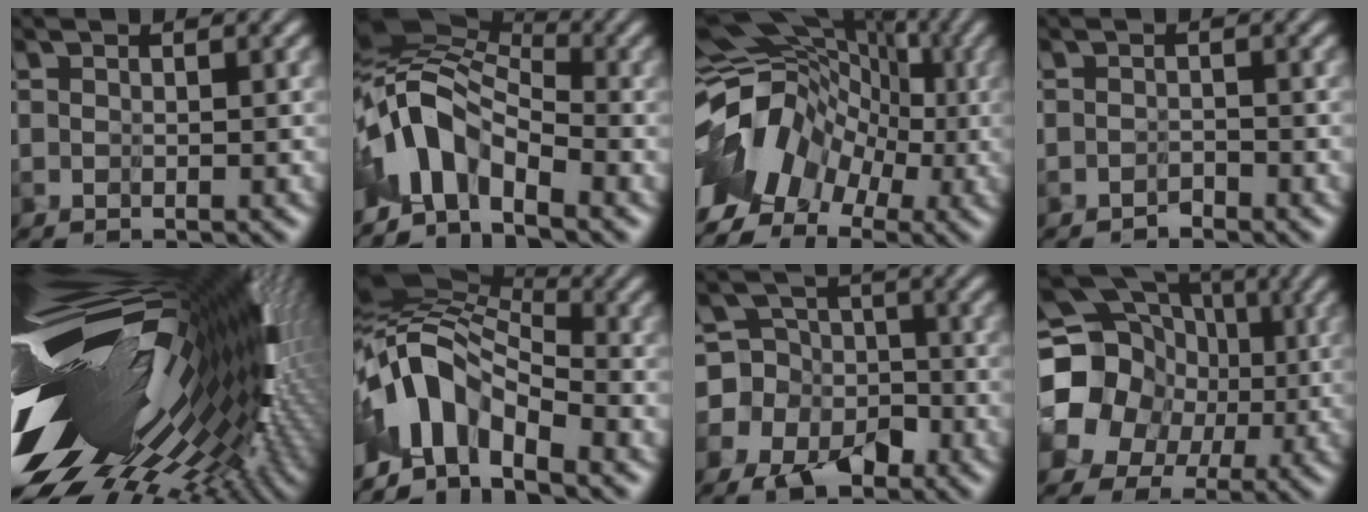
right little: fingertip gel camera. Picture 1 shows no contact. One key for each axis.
{"total": 5.8, "fx": -3.1, "fy": 2.5, "fz": 4.2, "tx": -0.074, "ty": 0.021, "tz": -0.073}
{"total": 7.0, "fx": -3.1, "fy": 4.8, "fz": 4.1, "tx": -0.078, "ty": 0.007, "tz": -0.069}
{"total": 2.5, "fx": -1.9, "fy": -0.8, "fz": -1.5, "tx": 0.027, "ty": 0.000, "tz": -0.036}
{"total": 16.9, "fx": 0.3, "fy": 6.9, "fz": 15.5, "tx": -0.256, "ty": -0.026, "tz": 0.000}
{"total": 5.4, "fx": -3.9, "fy": 2.1, "fz": 3.1, "tx": -0.050, "ty": 0.019, "tz": -0.082}
{"total": 4.4, "fx": -2.7, "fy": 3.5, "fz": 0.4, "tx": 0.007, "ty": -0.001, "tz": -0.074}
{"total": 16.4, "fx": 1.2, "fy": 15.2, "fz": 6.1, "tx": -0.165, "ty": 0.019, "tz": -0.008}